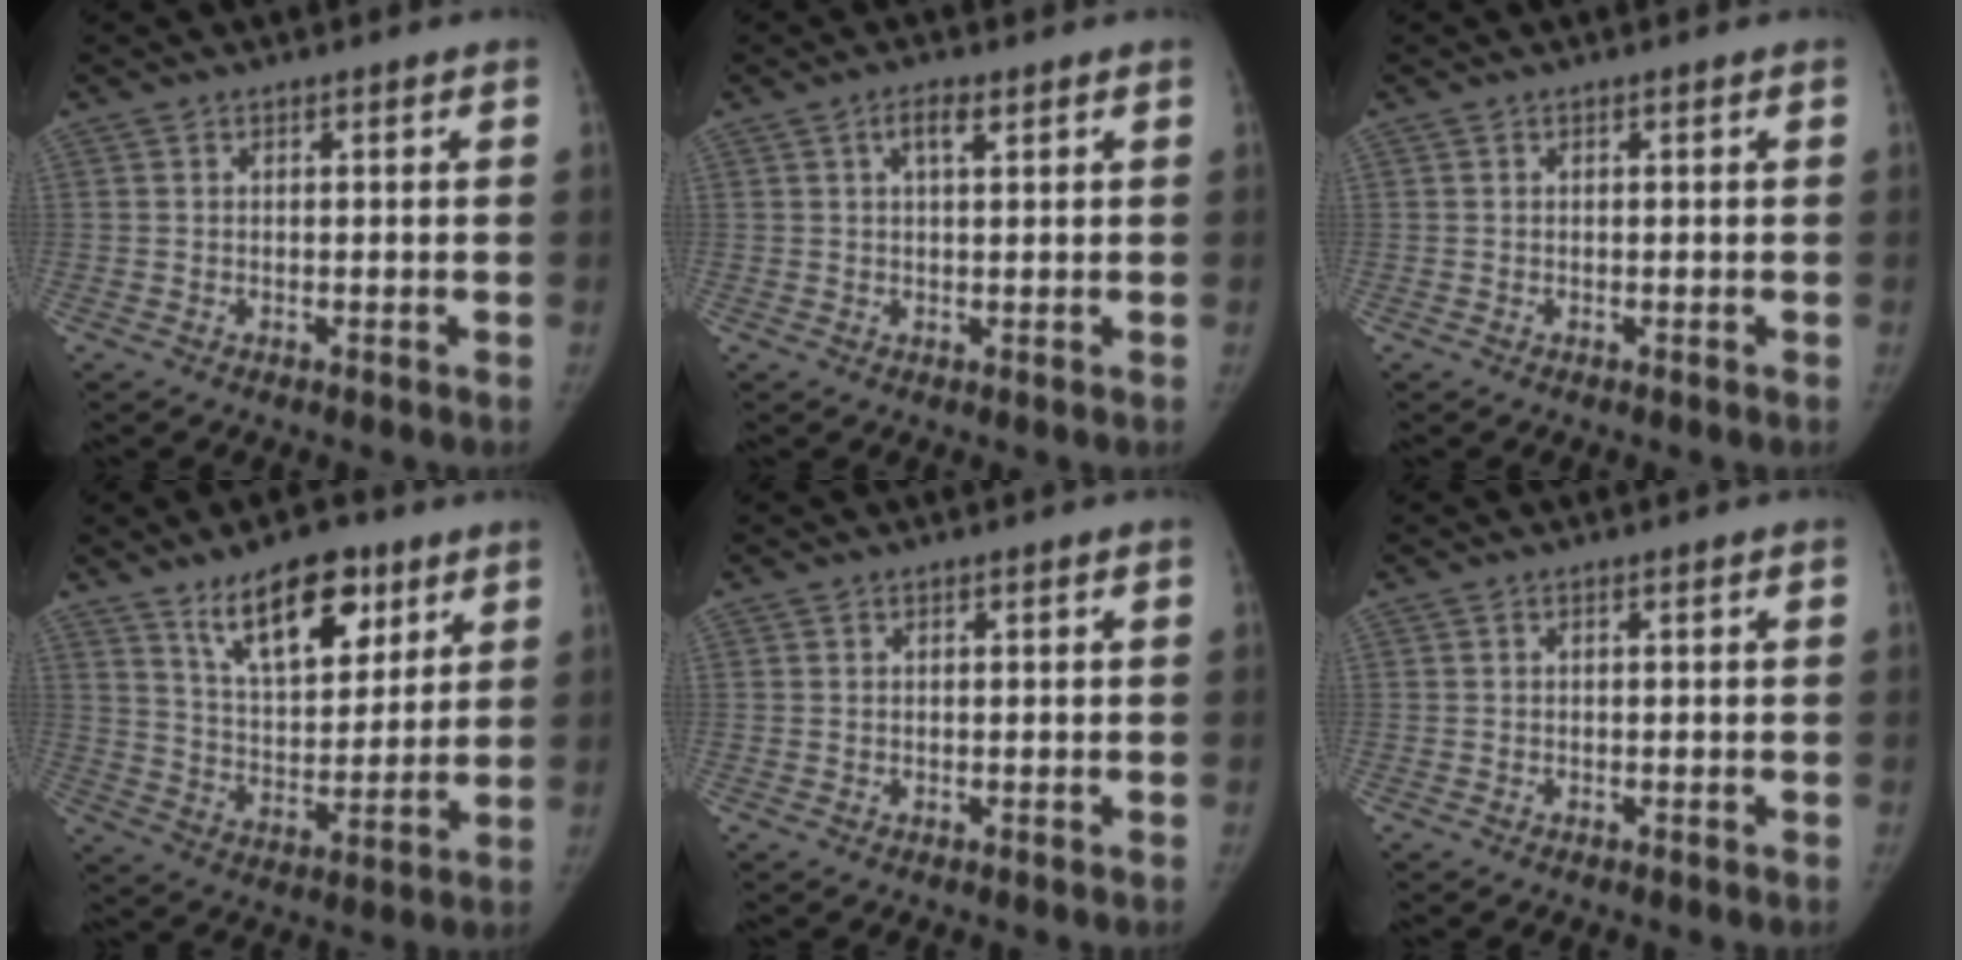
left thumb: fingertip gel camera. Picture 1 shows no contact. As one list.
[{"total": 3.1, "force": [1.6, 1.2, 2.3], "torque": [-0.037, 0.001, 0.029]}, {"total": 0.0}, {"total": 15.5, "force": [9.4, 7.4, 9.8], "torque": [-0.113, -0.050, 0.162]}, {"total": 0.0}, {"total": 0.0}]